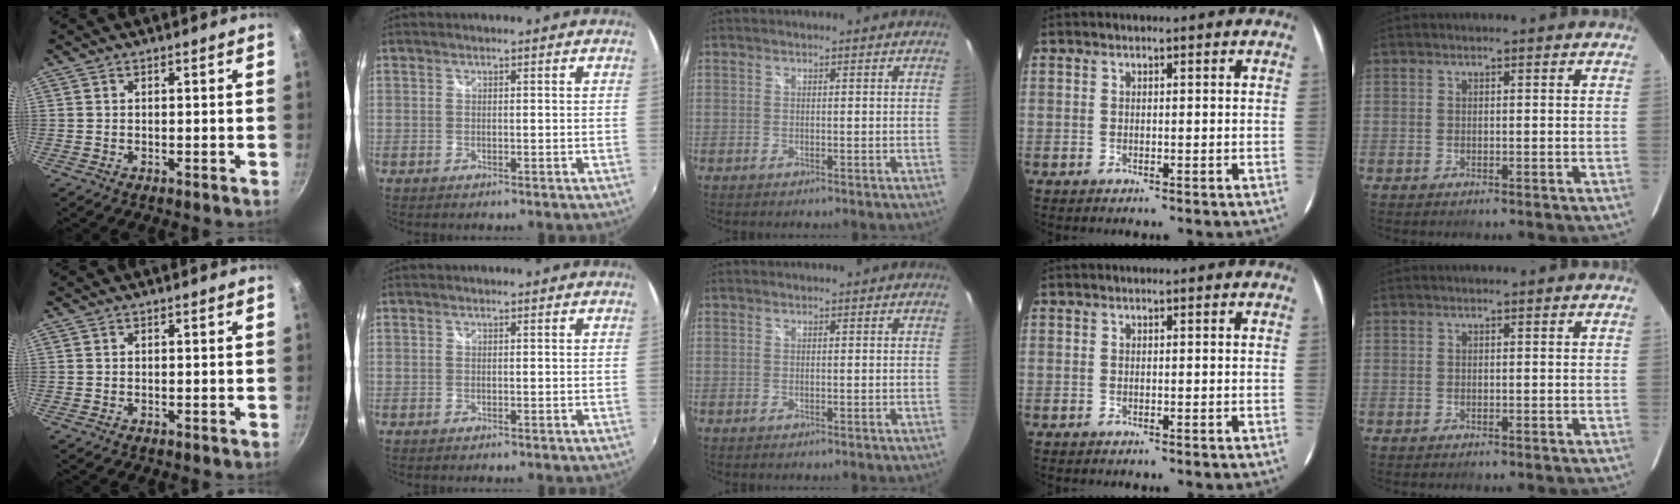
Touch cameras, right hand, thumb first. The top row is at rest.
{}